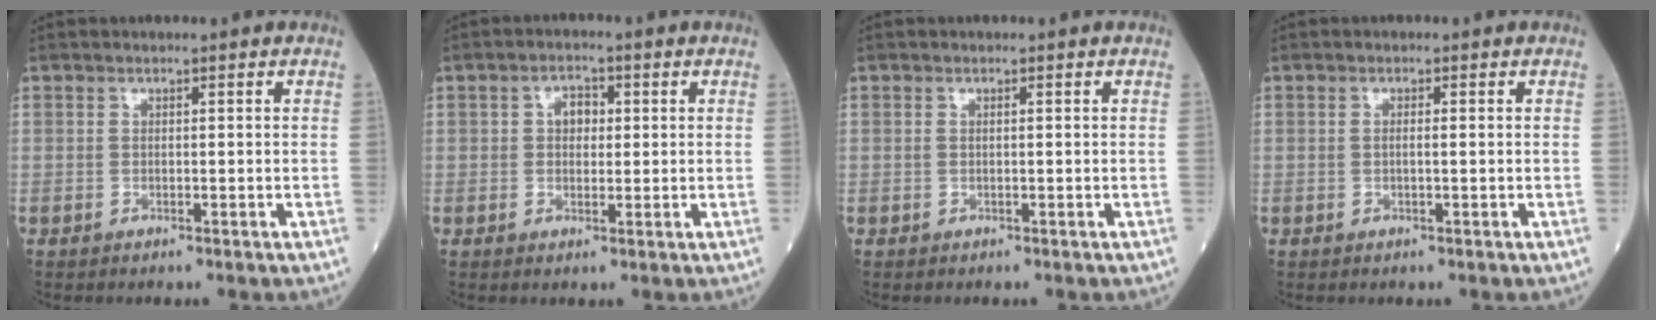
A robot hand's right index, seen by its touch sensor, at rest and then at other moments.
{"total": 3.1, "force": [0.6, 2.0, 2.2], "torque": [-0.034, 0.010, 0.009]}
{"total": 0.0}
{"total": 0.9, "force": [0.0, 0.0, 0.9], "torque": [-0.019, 0.002, -0.001]}